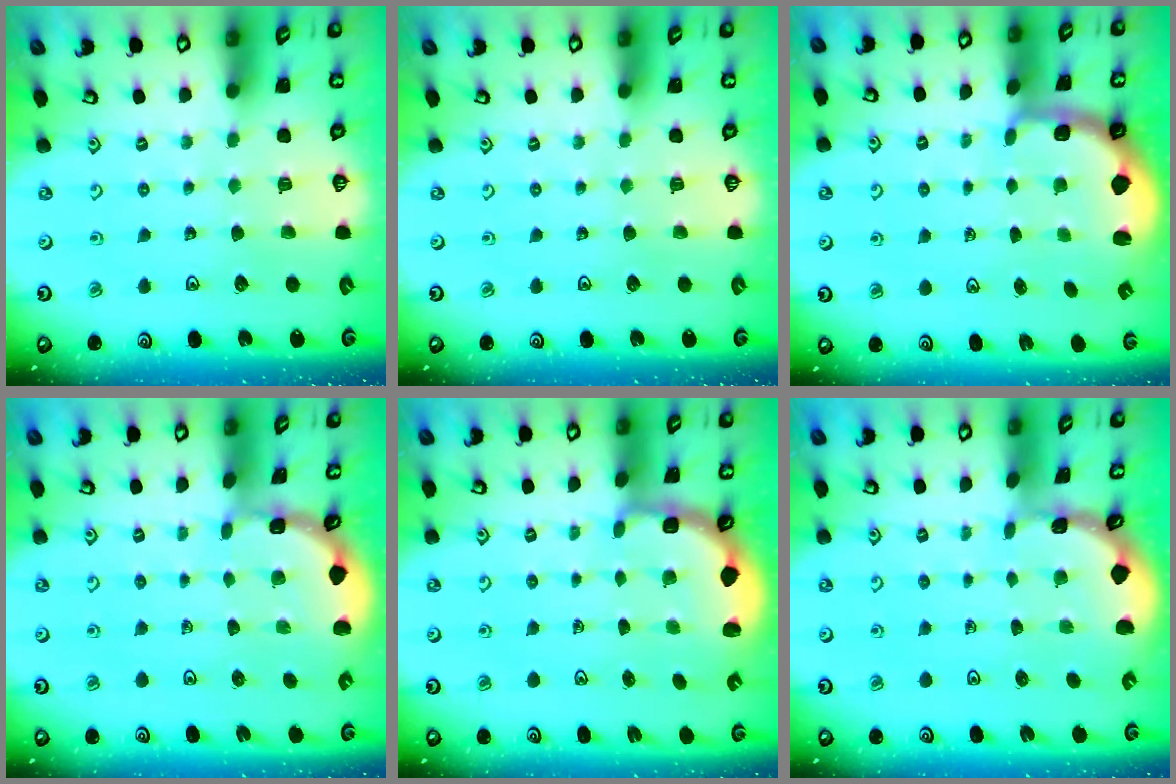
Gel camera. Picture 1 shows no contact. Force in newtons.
{"total": 0.0}
{"total": 1.7, "press": 1.3, "slide": 1.0}
{"total": 1.0, "press": 0.9, "slide": 0.2}
{"total": 2.5, "press": 2.2, "slide": 1.1}
{"total": 0.7, "press": 0.6, "slide": 0.2}